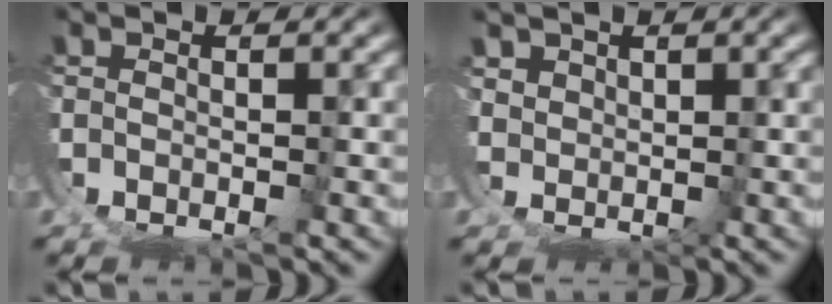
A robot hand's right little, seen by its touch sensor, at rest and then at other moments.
{"total": 1.9, "force": [1.7, 0.7, 0.6], "torque": [-0.018, -0.011, 0.047]}